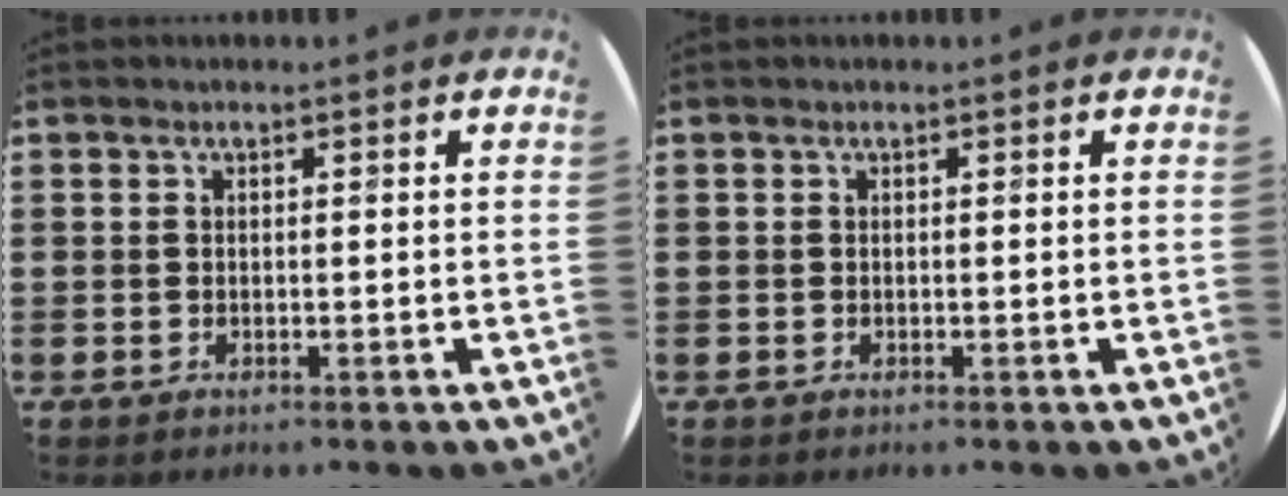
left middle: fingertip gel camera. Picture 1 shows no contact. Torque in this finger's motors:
{"motor_torque": [0.05, -0.04, 0.00, 0.01]}